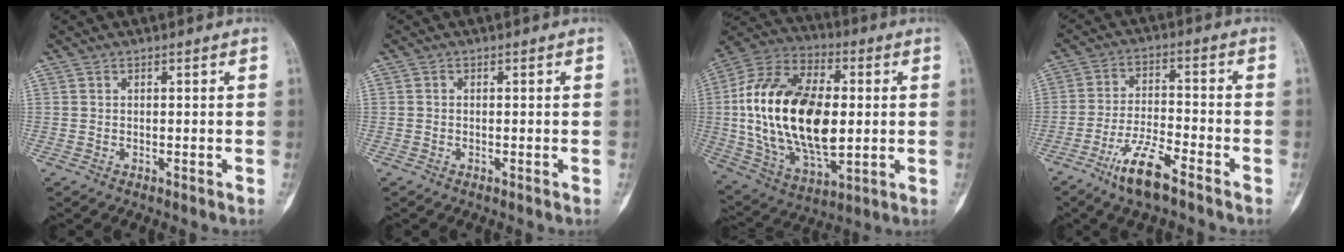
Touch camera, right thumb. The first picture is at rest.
{"total": 0.0}
{"total": 27.0, "force": [1.1, 14.9, 22.5], "torque": [-0.419, -0.001, 0.023]}
{"total": 9.1, "force": [-6.1, 2.1, 6.5], "torque": [-0.127, 0.027, -0.116]}